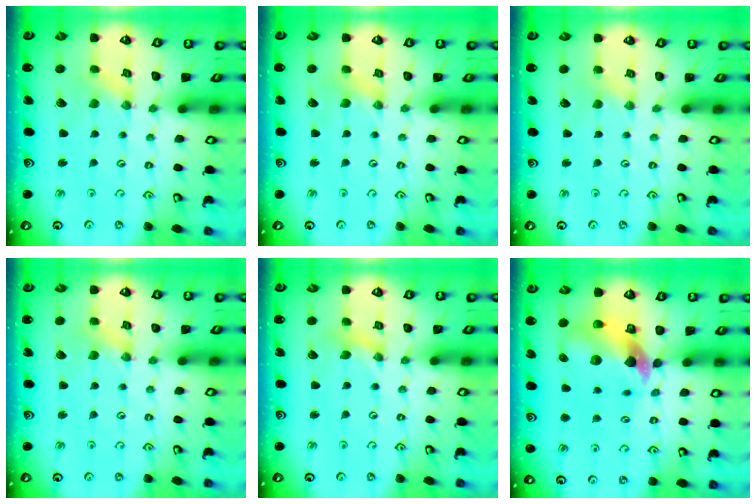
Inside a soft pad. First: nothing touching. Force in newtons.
{"total": 0.0}
{"total": 0.0}
{"total": 0.0}
{"total": 1.1, "press": 1.1, "slide": 0.2}
{"total": 11.6, "press": 11.4, "slide": 1.7}